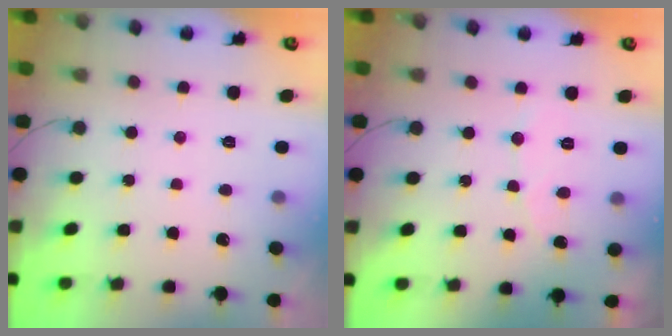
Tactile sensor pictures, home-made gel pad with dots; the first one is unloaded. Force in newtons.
{"total": 6.5, "press": 6.5, "slide": 0.6}